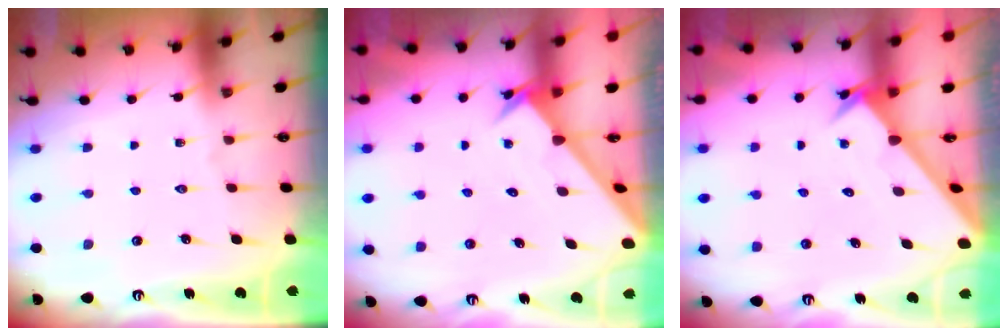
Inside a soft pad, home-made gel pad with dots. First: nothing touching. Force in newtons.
{"total": 2.4, "press": 2.4, "slide": 0.2}
{"total": 2.7, "press": 2.7, "slide": 0.2}